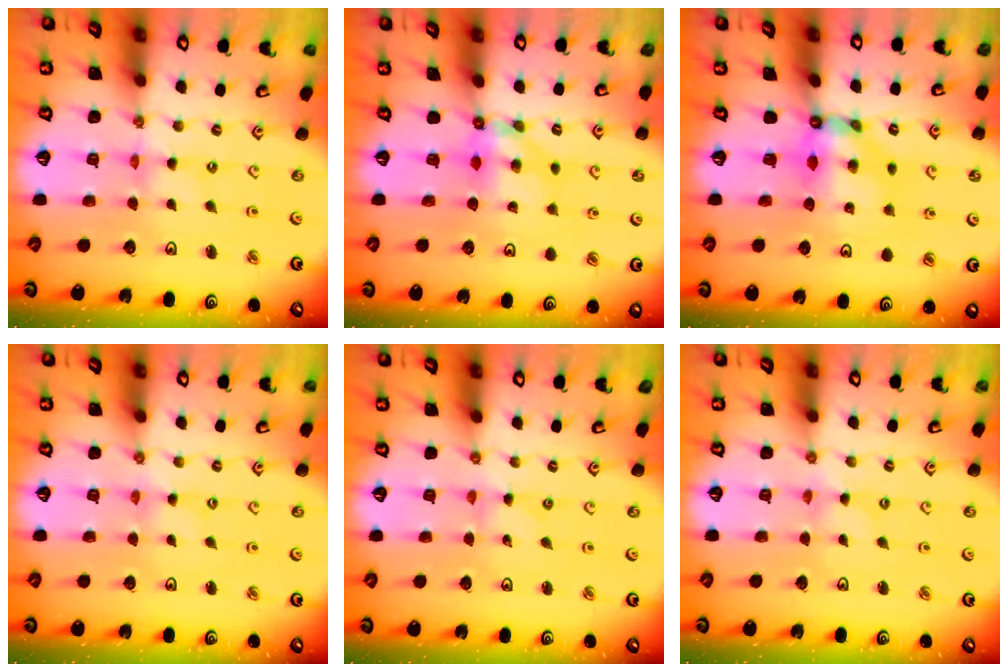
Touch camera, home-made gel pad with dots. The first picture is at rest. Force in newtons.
{"total": 6.0, "press": 6.0, "slide": 0.1}
{"total": 6.5, "press": 6.5, "slide": 0.2}
{"total": 0.0}
{"total": 0.0}
{"total": 0.0}